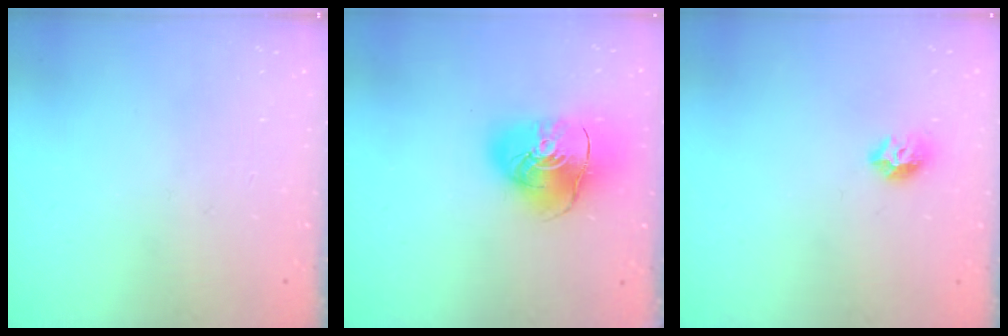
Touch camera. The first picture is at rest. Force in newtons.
{"total": 14.7, "press": 14.5, "slide": 2.2}
{"total": 8.2, "press": 8.2, "slide": 0.7}